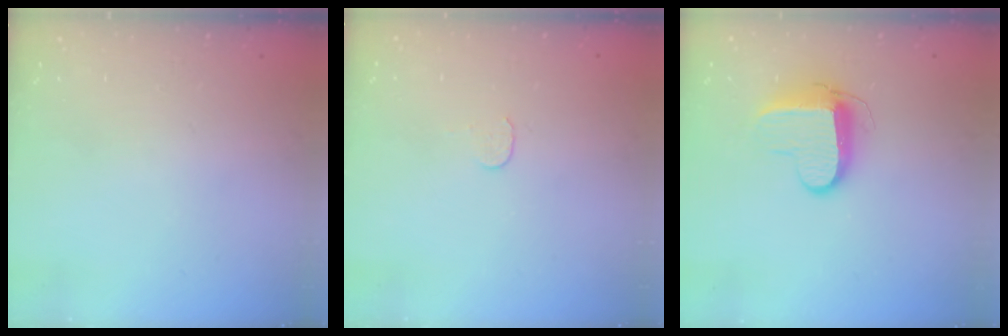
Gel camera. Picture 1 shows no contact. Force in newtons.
{"total": 3.7, "press": 3.7, "slide": 0.3}
{"total": 8.9, "press": 8.9, "slide": 0.9}